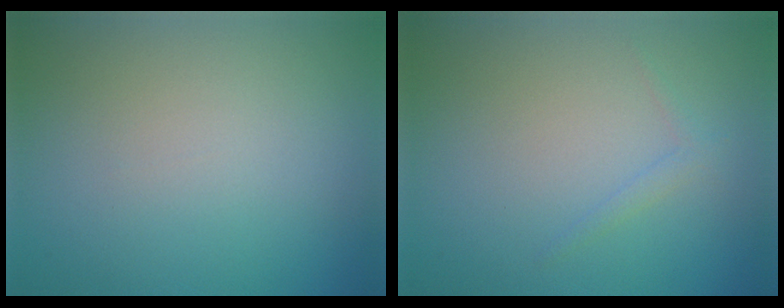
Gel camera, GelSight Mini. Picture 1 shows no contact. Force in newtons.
{"total": 0.8, "press": 0.8, "slide": 0.0}